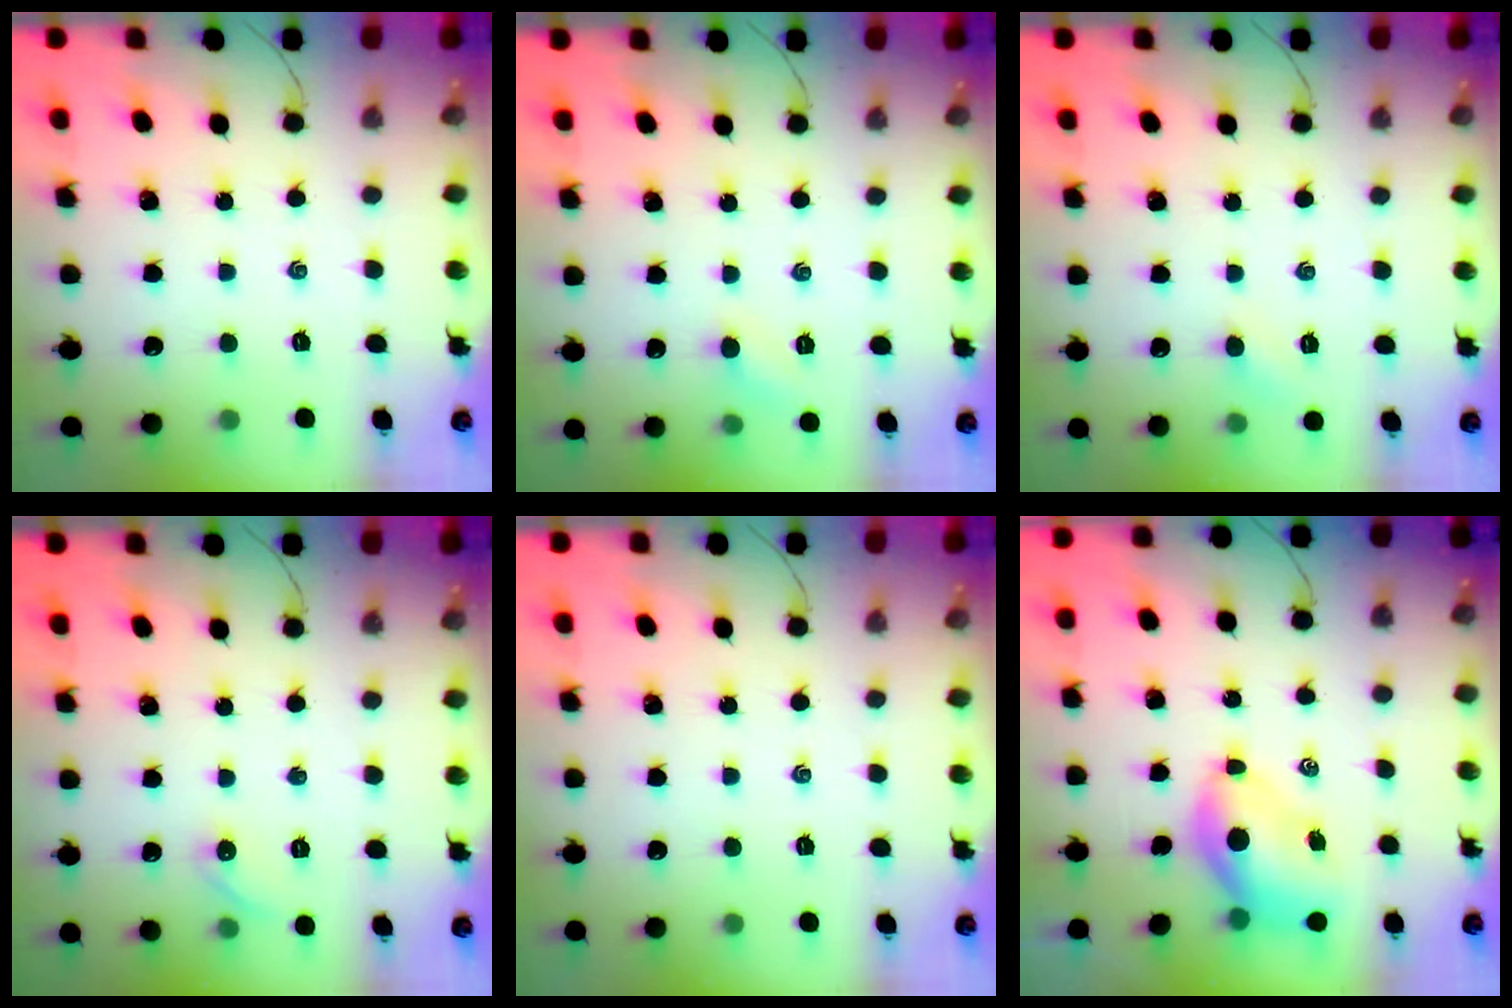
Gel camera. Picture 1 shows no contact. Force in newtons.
{"total": 4.8, "press": 4.5, "slide": 1.5}
{"total": 3.5, "press": 3.4, "slide": 0.8}
{"total": 5.2, "press": 5.0, "slide": 1.3}
{"total": 0.0}
{"total": 7.0, "press": 6.8, "slide": 1.6}